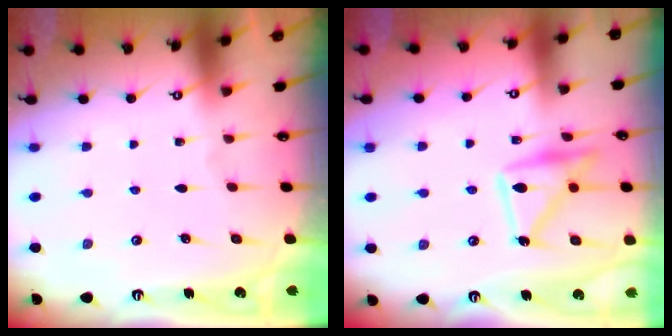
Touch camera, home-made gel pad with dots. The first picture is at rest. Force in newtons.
{"total": 15.5, "press": 15.5, "slide": 0.9}